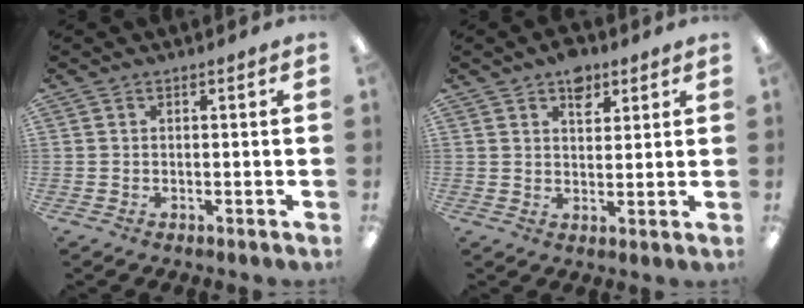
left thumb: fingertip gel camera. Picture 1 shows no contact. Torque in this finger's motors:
{"motor_torque": [0.56, 0.45, 0.64, -0.42, -0.01]}